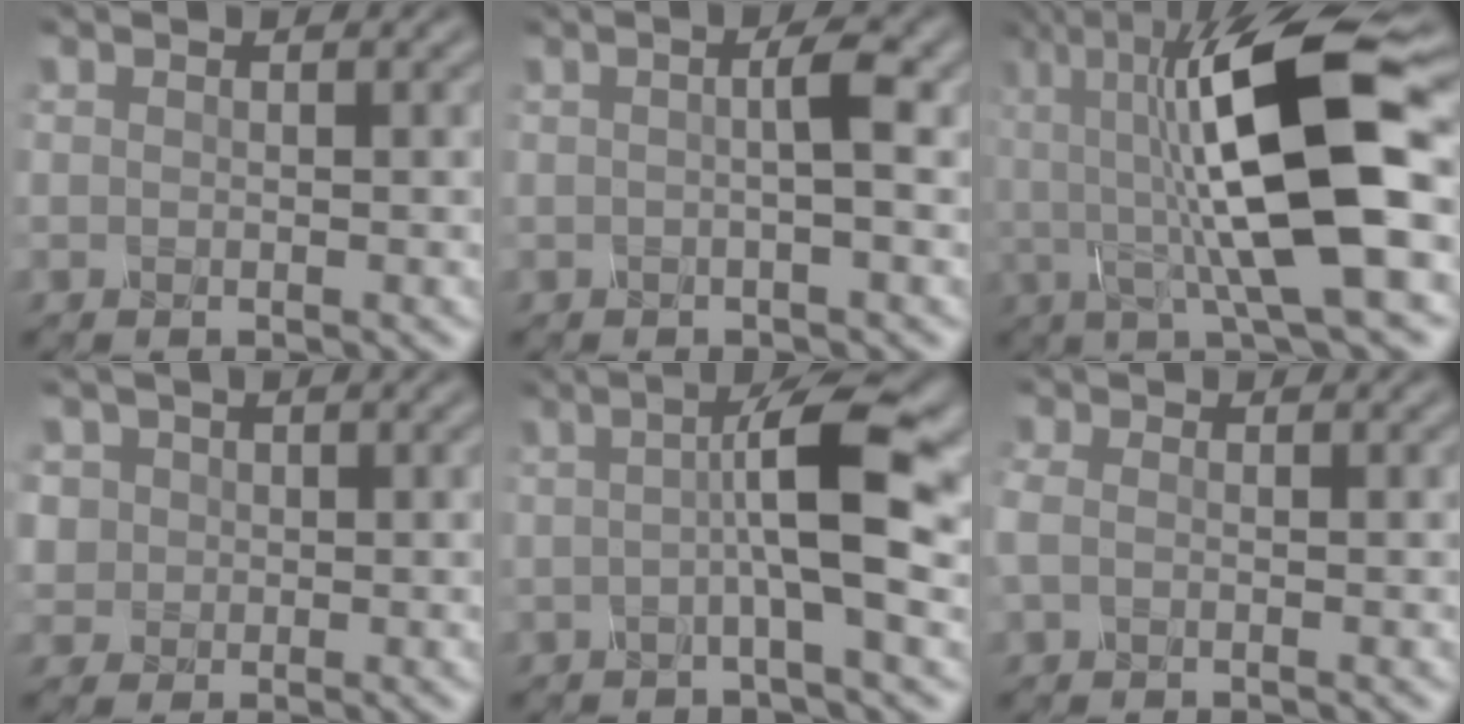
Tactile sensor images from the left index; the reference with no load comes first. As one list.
[{"total": 2.6, "force": [0.1, 0.4, 2.5], "torque": [-0.039, 0.004, -0.003]}, {"total": 13.1, "force": [1.5, 3.6, 12.5], "torque": [-0.217, 0.007, 0.022]}, {"total": 3.3, "force": [1.2, 2.9, 1.0], "torque": [-0.022, 0.013, 0.020]}, {"total": 7.5, "force": [0.6, 1.4, 7.4], "torque": [-0.108, 0.011, 0.000]}, {"total": 1.3, "force": [-0.2, 0.8, 1.0], "torque": [-0.029, 0.001, -0.010]}]